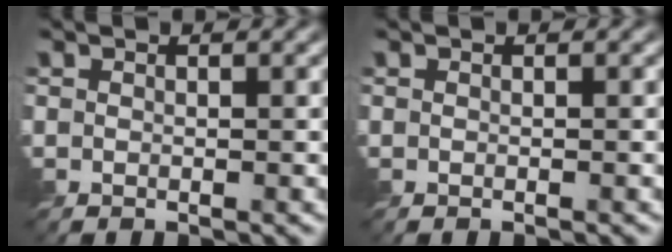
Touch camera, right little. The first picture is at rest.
{"total": 0.0}